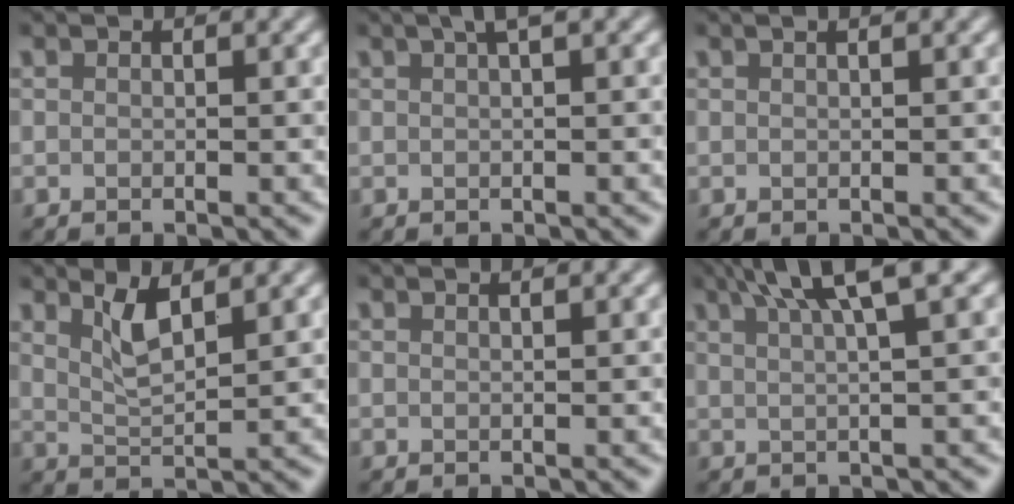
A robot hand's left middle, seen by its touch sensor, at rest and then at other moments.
{"total": 1.5, "force": [0.8, 0.3, 1.3], "torque": [-0.018, 0.008, 0.014]}
{"total": 1.3, "force": [0.7, 0.6, 0.9], "torque": [-0.003, -0.004, -0.001]}
{"total": 2.5, "force": [1.6, 0.6, 1.8], "torque": [-0.035, -0.008, 0.032]}
{"total": 0.6, "force": [0.5, 0.2, 0.3], "torque": [0.000, -0.002, -0.001]}
{"total": 5.8, "force": [3.5, 1.0, 4.5], "torque": [-0.050, 0.018, 0.048]}